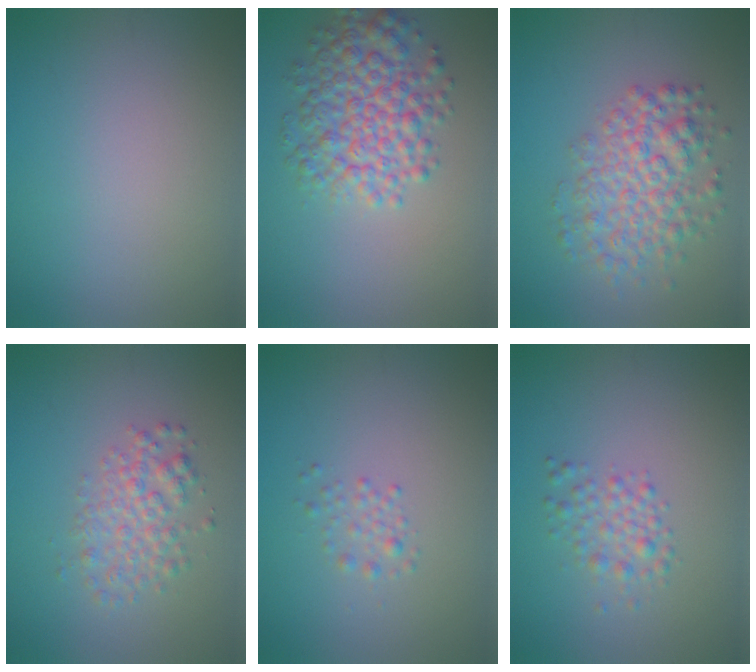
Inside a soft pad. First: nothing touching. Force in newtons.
{"total": 5.8, "press": 5.8, "slide": 0.2}
{"total": 5.2, "press": 5.2, "slide": 0.2}
{"total": 3.1, "press": 3.1, "slide": 0.1}
{"total": 1.3, "press": 1.3, "slide": 0.1}
{"total": 2.2, "press": 2.2, "slide": 0.1}